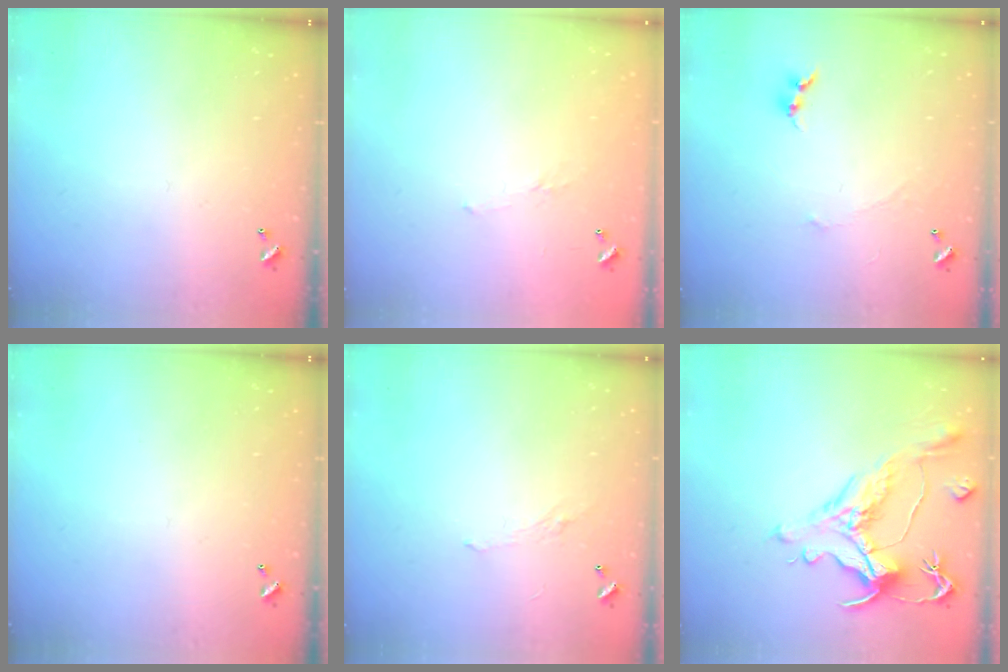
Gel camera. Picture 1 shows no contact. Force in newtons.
{"total": 4.3, "press": 4.2, "slide": 1.0}
{"total": 0.0}
{"total": 0.0}
{"total": 1.0, "press": 0.8, "slide": 0.6}
{"total": 2.5, "press": 2.0, "slide": 1.5}